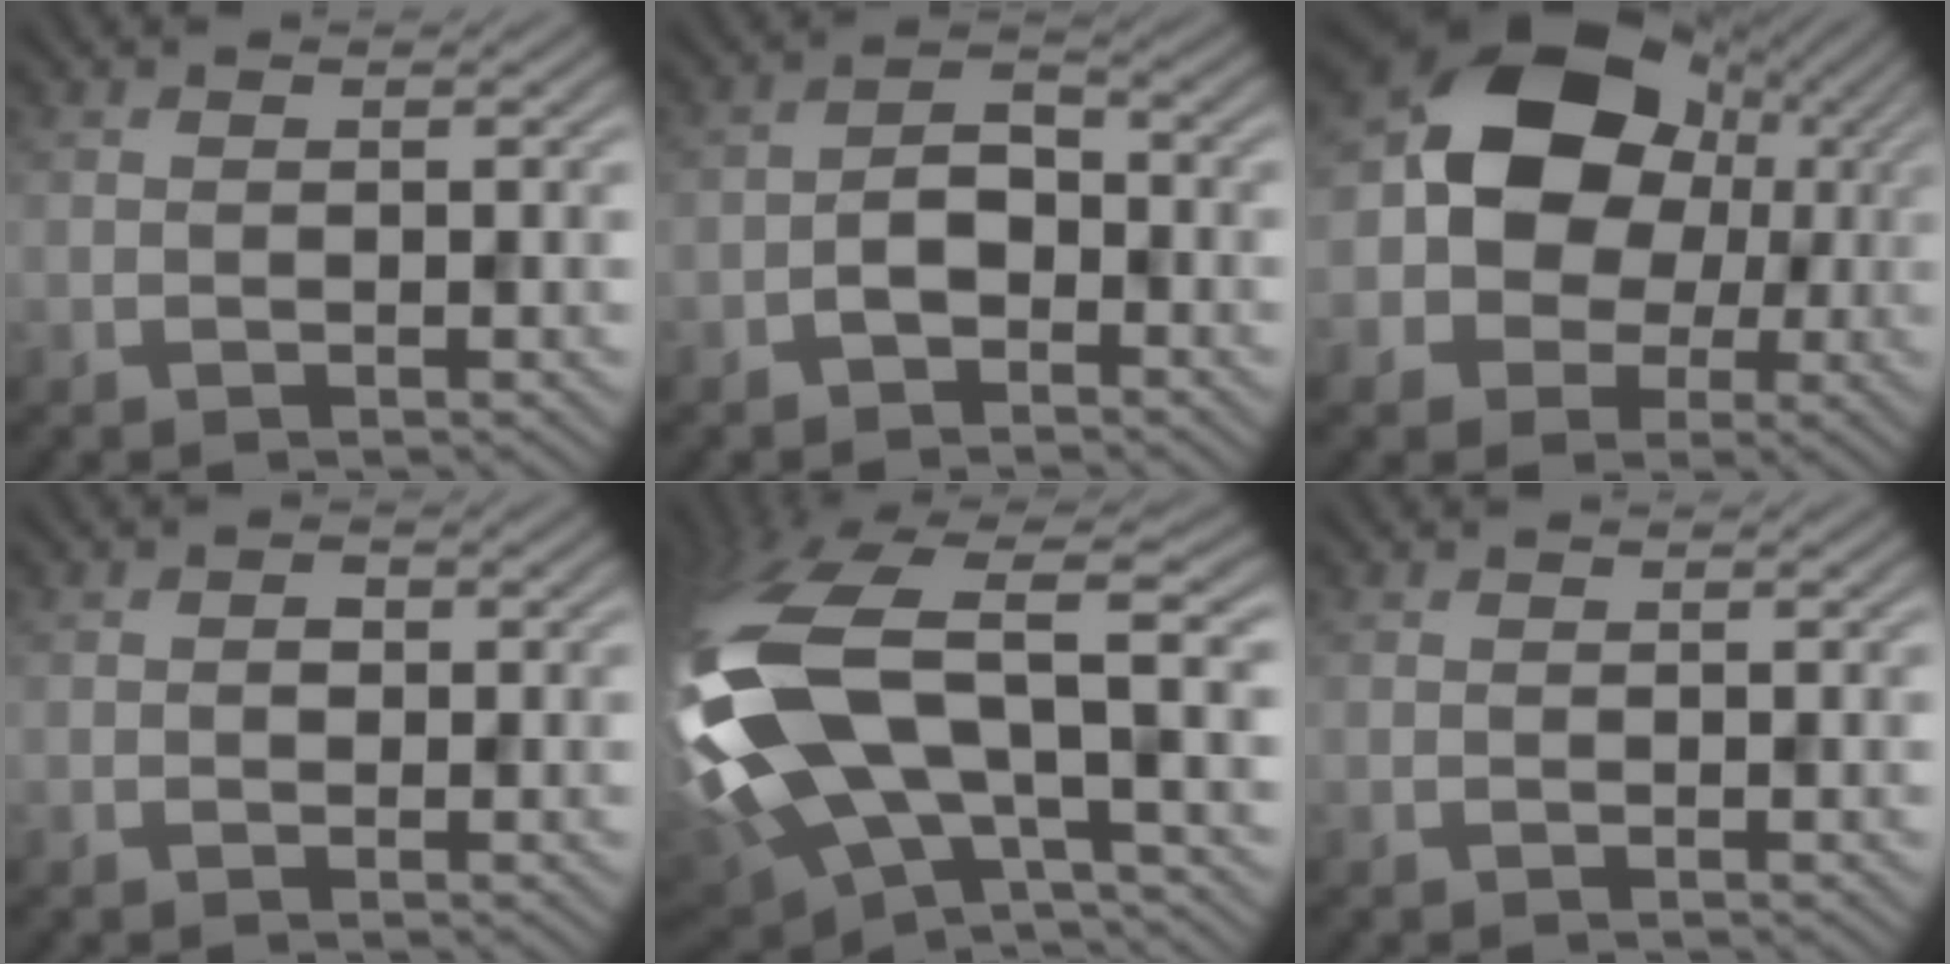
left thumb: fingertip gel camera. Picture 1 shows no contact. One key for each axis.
{"total": 3.5, "fx": -1.9, "fy": 2.0, "fz": 2.1, "tx": -0.032, "ty": 0.011, "tz": -0.042}
{"total": 12.9, "fx": 0.9, "fy": 10.7, "fz": 7.2, "tx": -0.134, "ty": -0.005, "tz": -0.002}
{"total": 0.9, "fx": 0.0, "fy": 0.7, "fz": 0.4, "tx": -0.005, "ty": -0.002, "tz": -0.004}
{"total": 18.1, "fx": -0.2, "fy": 8.7, "fz": 15.9, "tx": -0.404, "ty": -0.026, "tz": 0.021}
{"total": 0.0}